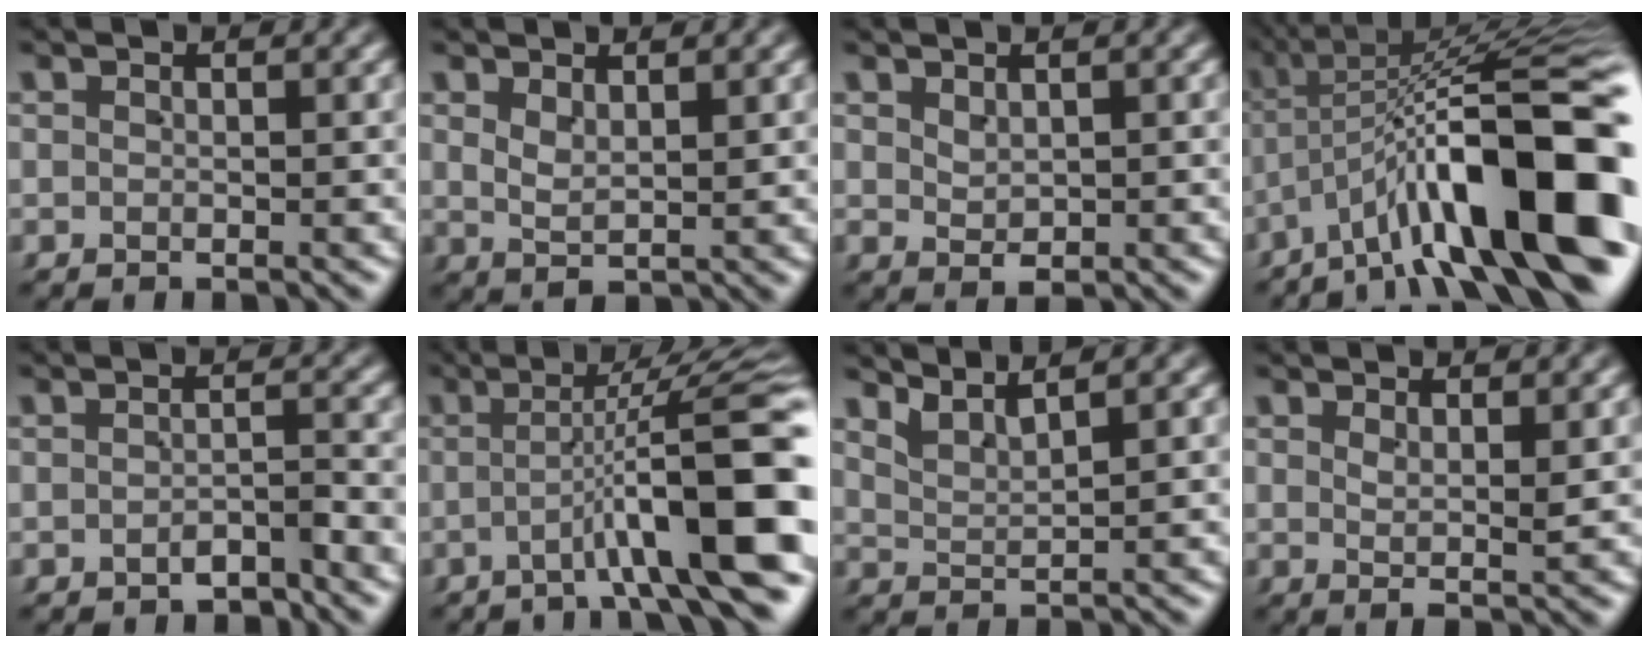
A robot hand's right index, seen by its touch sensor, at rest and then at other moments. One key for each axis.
{"total": 1.7, "fx": 1.0, "fy": 0.7, "fz": 1.3, "tx": -0.029, "ty": -0.010, "tz": 0.028}
{"total": 1.6, "fx": 0.4, "fy": 0.9, "fz": 1.3, "tx": -0.020, "ty": -0.012, "tz": 0.020}
{"total": 15.8, "fx": -3.4, "fy": 6.6, "fz": 14.0, "tx": -0.204, "ty": -0.016, "tz": -0.040}
{"total": 2.1, "fx": -1.8, "fy": 0.6, "fz": 0.8, "tx": -0.001, "ty": 0.003, "tz": -0.031}
{"total": 8.9, "fx": -2.3, "fy": 1.0, "fz": 8.6, "tx": -0.106, "ty": 0.009, "tz": -0.030}
{"total": 2.7, "fx": 2.5, "fy": 0.4, "fz": 1.1, "tx": -0.030, "ty": -0.001, "tz": 0.046}
{"total": 1.6, "fx": 0.8, "fy": -0.2, "fz": 1.4, "tx": -0.020, "ty": -0.010, "tz": 0.022}